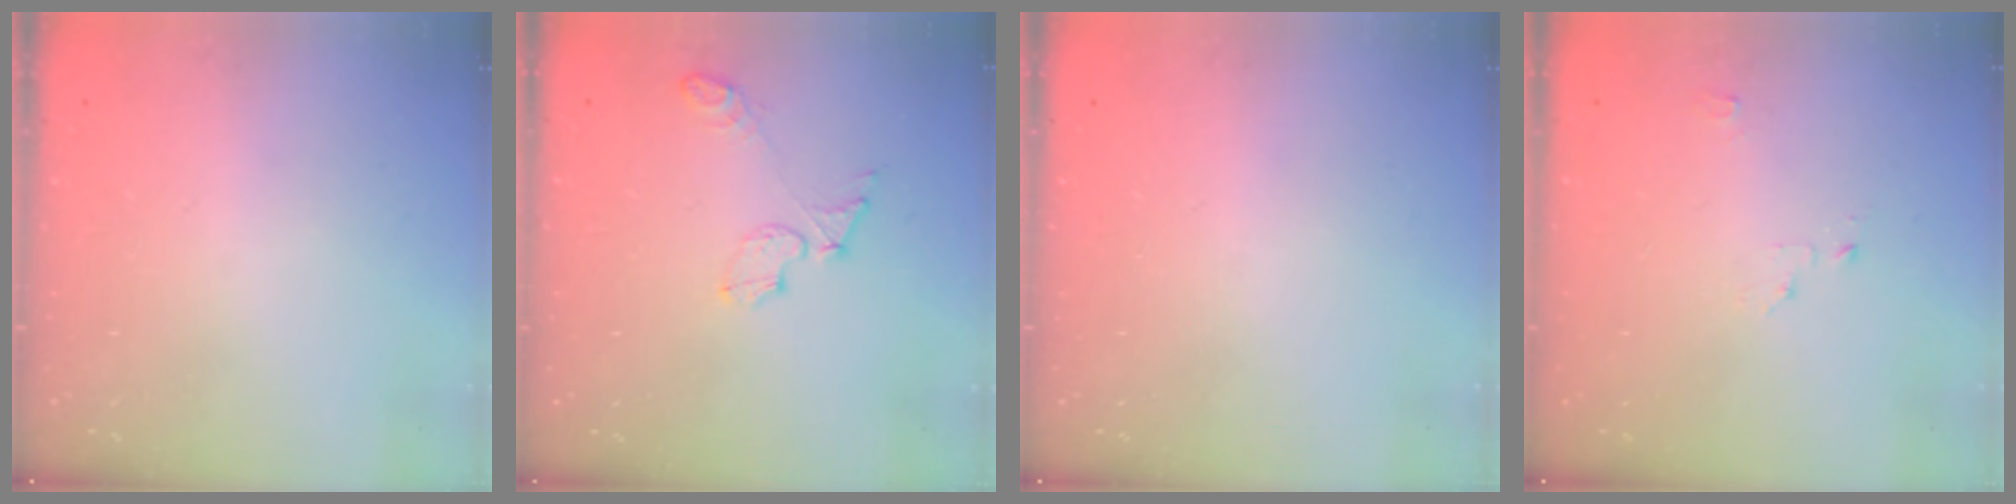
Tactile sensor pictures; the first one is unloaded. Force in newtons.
{"total": 5.3, "press": 5.3, "slide": 0.5}
{"total": 0.0}
{"total": 2.1, "press": 2.1, "slide": 0.2}